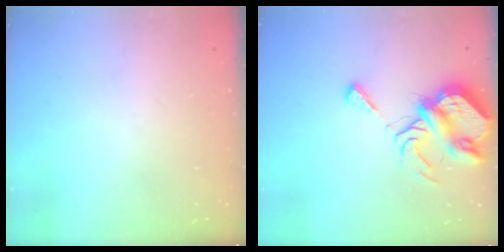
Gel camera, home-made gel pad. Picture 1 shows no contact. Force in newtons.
{"total": 9.3, "press": 9.2, "slide": 1.2}